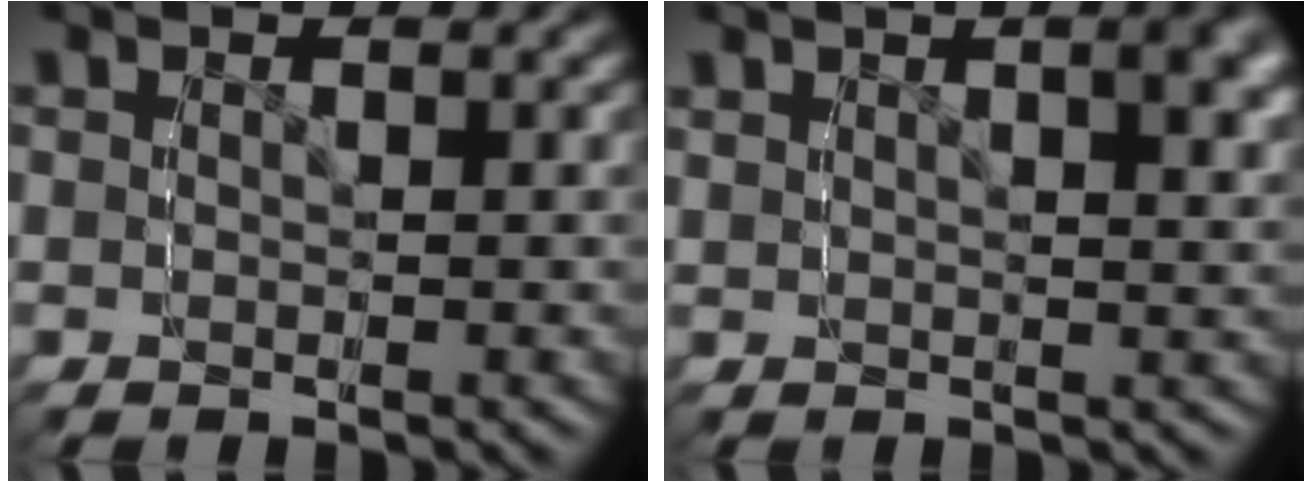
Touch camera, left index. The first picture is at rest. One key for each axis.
{"total": 1.4, "fx": 0.9, "fy": -1.0, "fz": 0.1, "tx": 0.003, "ty": 0.020, "tz": 0.012}